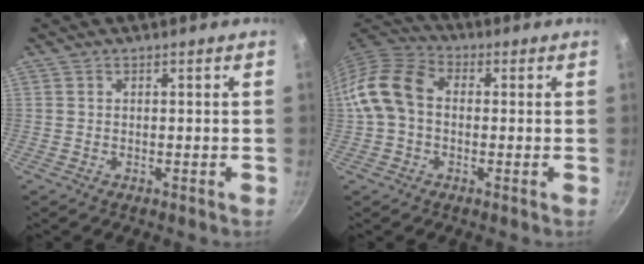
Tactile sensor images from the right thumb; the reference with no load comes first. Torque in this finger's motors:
{"motor_torque": [0.29, 1.61, 0.50, -0.51, 0.15]}